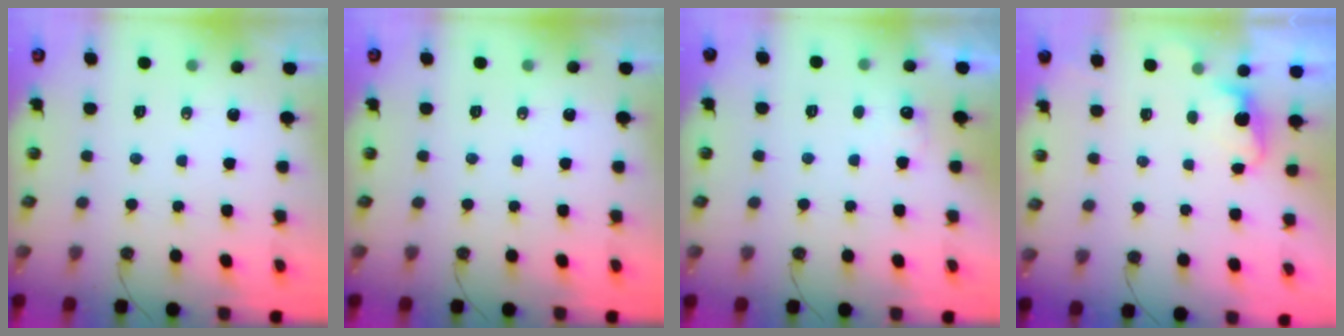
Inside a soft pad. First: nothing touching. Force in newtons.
{"total": 0.0}
{"total": 6.2, "press": 6.0, "slide": 1.3}
{"total": 1.2, "press": 1.0, "slide": 0.8}